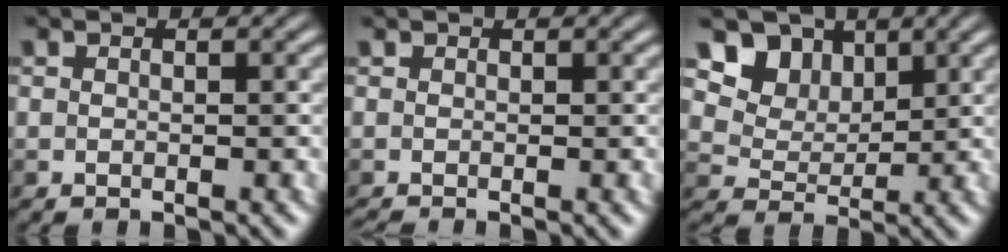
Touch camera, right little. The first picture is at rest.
{"total": 0.0}
{"total": 6.4, "force": [4.2, 4.1, 2.6], "torque": [-0.050, -0.017, 0.075]}